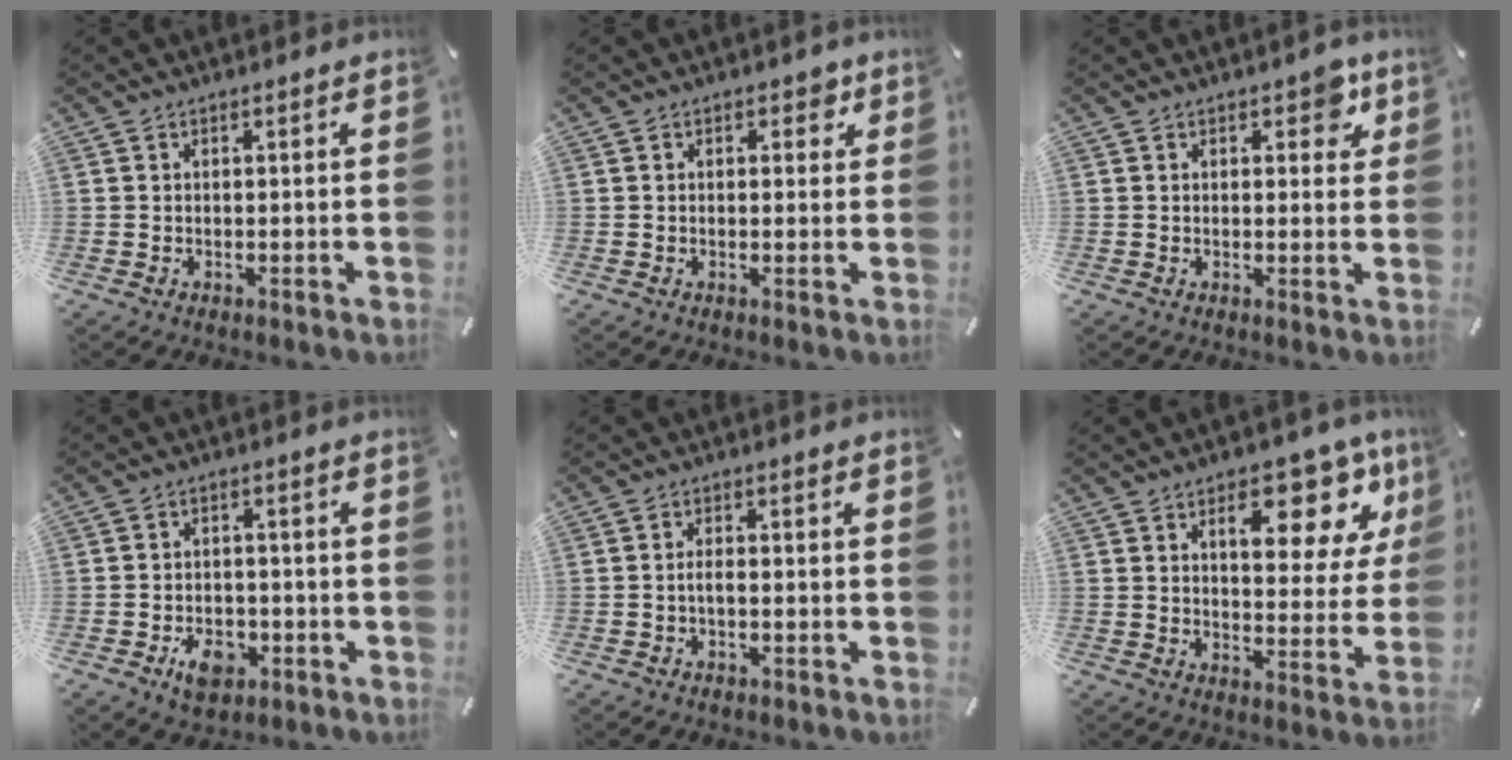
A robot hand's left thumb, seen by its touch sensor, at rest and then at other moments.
{"total": 2.6, "force": [0.8, 1.8, 1.8], "torque": [-0.006, -0.003, 0.004]}
{"total": 4.9, "force": [2.4, 2.8, 3.2], "torque": [-0.024, -0.004, 0.031]}
{"total": 7.1, "force": [-3.0, 5.1, 4.0], "torque": [-0.062, 0.007, -0.054]}
{"total": 2.1, "force": [-0.7, 1.1, 1.7], "torque": [-0.033, 0.005, -0.013]}
{"total": 15.9, "force": [7.8, 8.2, 11.2], "torque": [-0.135, -0.041, 0.123]}